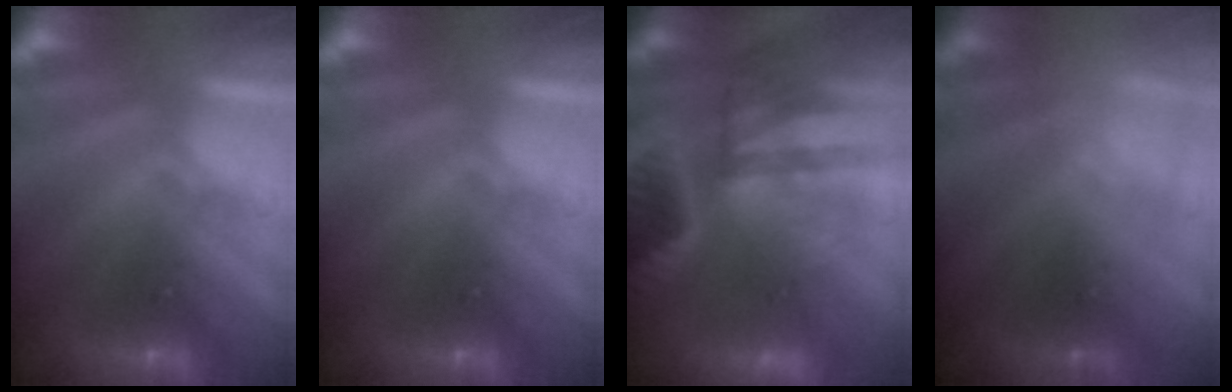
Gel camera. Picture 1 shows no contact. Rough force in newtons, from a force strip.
{"total": 0.0}
{"total": 9.3}
{"total": 2.2}